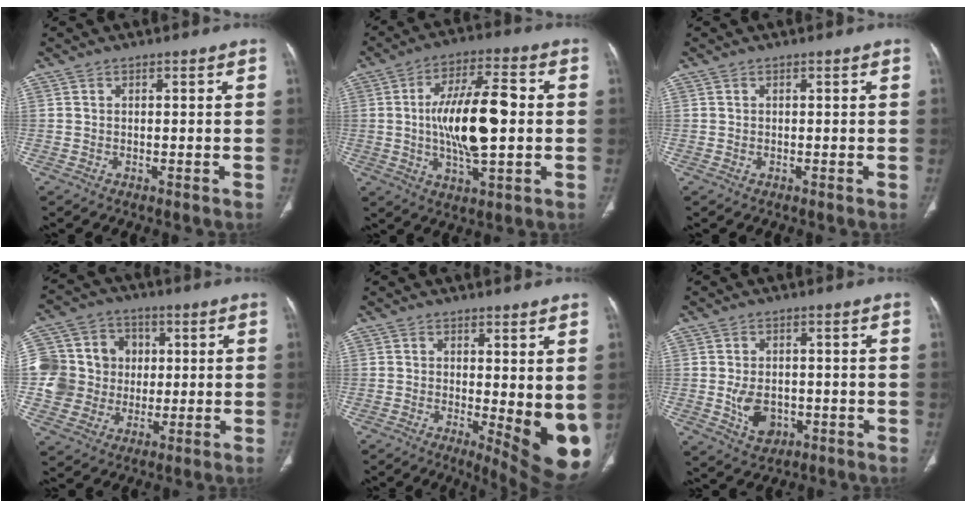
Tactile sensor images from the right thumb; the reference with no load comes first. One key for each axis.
{"total": 15.9, "fx": 0.2, "fy": 6.0, "fz": 14.7, "tx": -0.254, "ty": 0.013, "tz": 0.003}
{"total": 0.0}
{"total": 15.1, "fx": 1.1, "fy": 13.8, "fz": 5.8, "tx": -0.083, "ty": 0.029, "tz": 0.029}
{"total": 11.9, "fx": -0.6, "fy": 4.1, "fz": 11.2, "tx": -0.136, "ty": -0.027, "tz": 0.002}
{"total": 6.2, "fx": -1.1, "fy": 4.5, "fz": 4.2, "tx": -0.061, "ty": -0.002, "tz": -0.008}